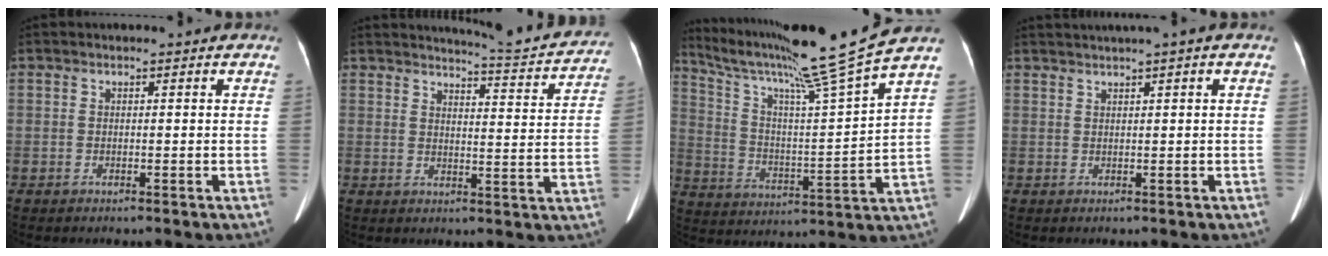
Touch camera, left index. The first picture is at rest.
{"total": 11.9, "force": [11.6, 0.0, 2.5], "torque": [-0.036, -0.036, 0.135]}
{"total": 18.8, "force": [15.6, -3.4, 9.9], "torque": [-0.173, -0.033, 0.248]}
{"total": 3.4, "force": [2.4, -0.7, 2.4], "torque": [-0.043, 0.023, 0.045]}